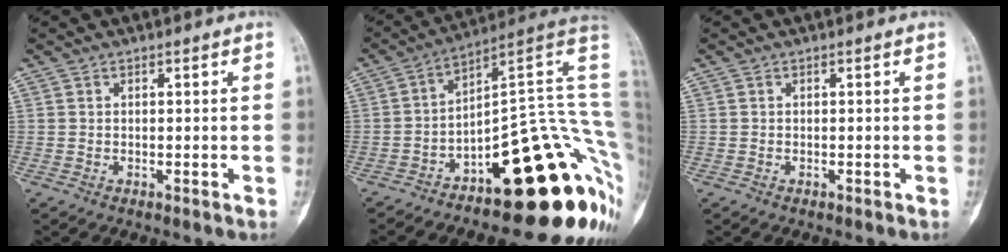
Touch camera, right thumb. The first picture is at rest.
{"total": 24.7, "force": [-5.3, 9.0, 22.3], "torque": [-0.178, 0.097, -0.064]}
{"total": 0.0}